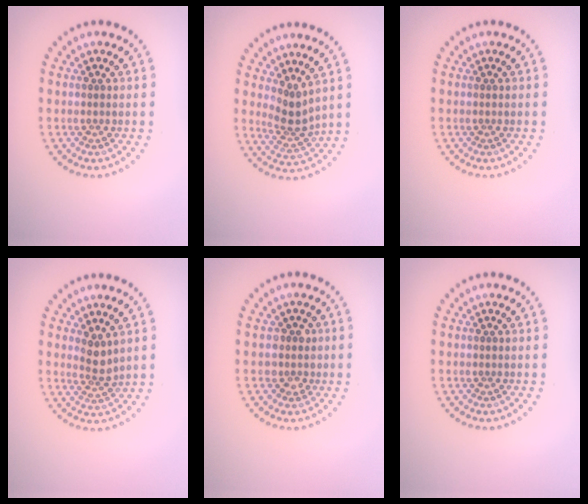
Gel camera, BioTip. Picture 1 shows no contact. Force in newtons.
{"total": 2.5, "press": 1.8, "slide": 1.7}
{"total": 0.0}
{"total": 2.1, "press": 1.7, "slide": 1.3}
{"total": 1.8, "press": 1.5, "slide": 0.9}
{"total": 0.0}